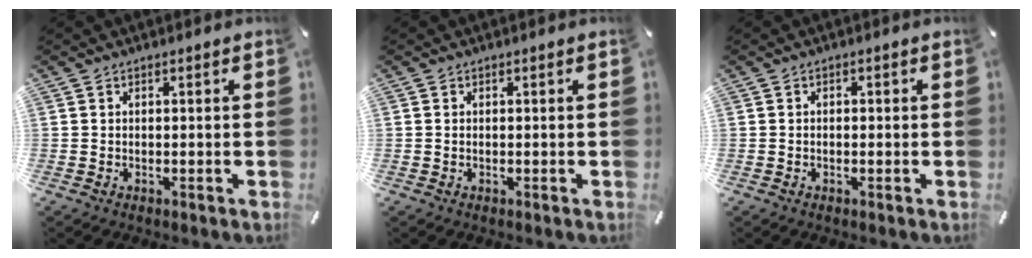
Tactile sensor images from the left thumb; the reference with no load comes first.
{"total": 0.5, "force": [0.0, 0.3, 0.5], "torque": [-0.010, 0.001, -0.001]}
{"total": 0.6, "force": [-0.3, 0.3, 0.3], "torque": [-0.006, 0.000, -0.007]}